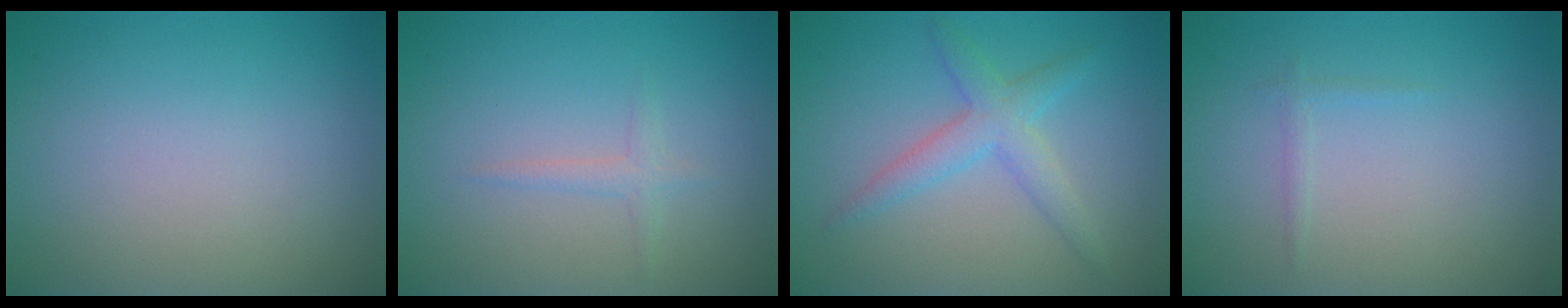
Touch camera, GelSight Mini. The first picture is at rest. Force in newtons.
{"total": 1.1, "press": 1.1, "slide": 0.1}
{"total": 2.9, "press": 2.9, "slide": 0.1}
{"total": 0.6, "press": 0.6, "slide": 0.0}